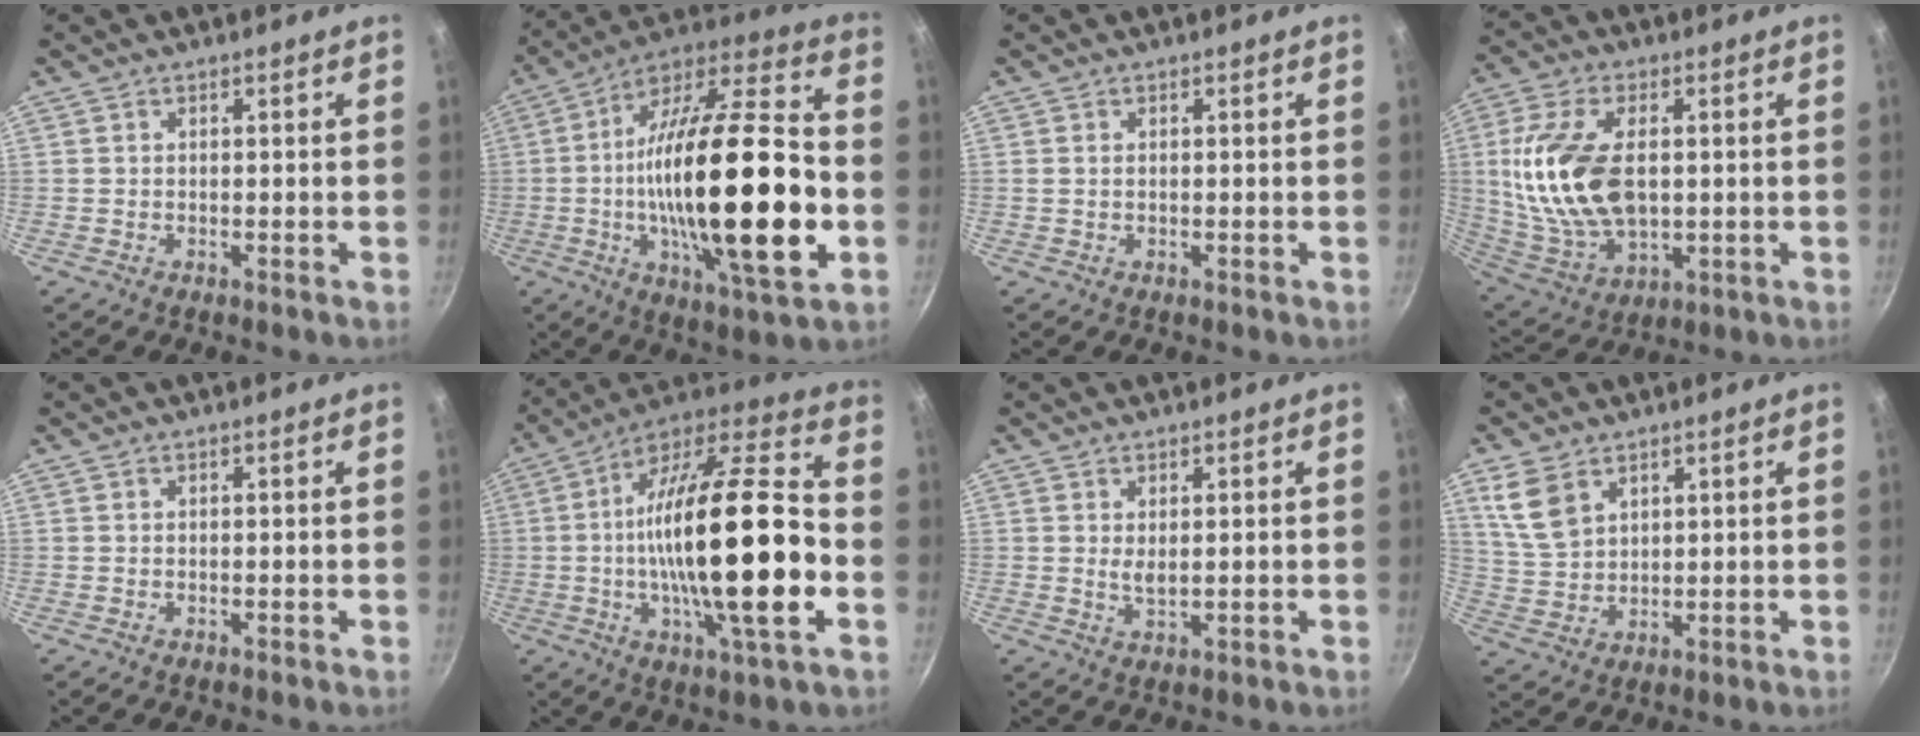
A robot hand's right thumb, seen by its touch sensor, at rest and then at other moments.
{"total": 31.8, "force": [-4.5, 9.9, 29.8], "torque": [-0.502, 0.013, -0.075]}
{"total": 0.7, "force": [0.2, 0.4, 0.5], "torque": [-0.009, 0.001, 0.002]}
{"total": 19.0, "force": [1.7, 11.1, 15.3], "torque": [-0.292, -0.006, 0.041]}
{"total": 0.0}
{"total": 27.4, "force": [-3.7, 7.8, 26.0], "torque": [-0.432, 0.020, -0.067]}
{"total": 2.2, "force": [0.6, 1.0, 1.8], "torque": [-0.031, -0.010, 0.014]}
{"total": 7.8, "force": [4.1, 5.2, 4.2], "torque": [-0.068, -0.014, 0.093]}